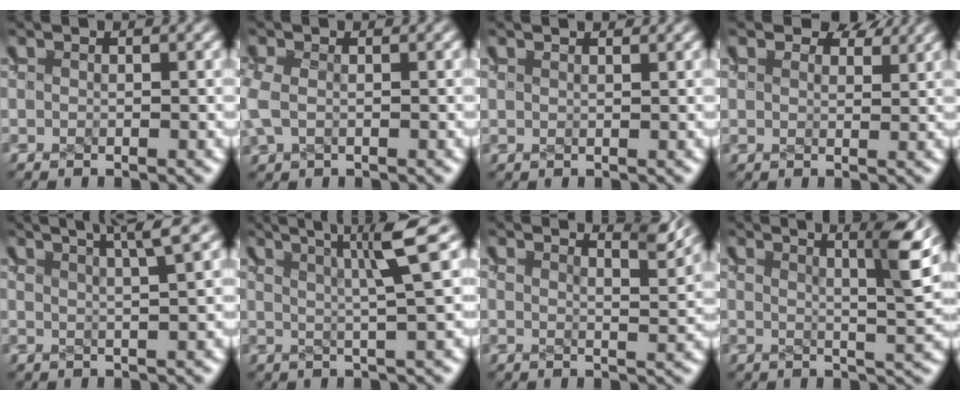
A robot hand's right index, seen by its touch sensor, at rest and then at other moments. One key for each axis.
{"total": 1.2, "fx": 0.6, "fy": 0.4, "fz": 0.9, "tx": -0.024, "ty": -0.001, "tz": 0.018}
{"total": 1.1, "fx": 0.8, "fy": -0.7, "fz": -0.3, "tx": 0.006, "ty": -0.002, "tz": 0.017}
{"total": 2.1, "fx": 1.9, "fy": 0.7, "fz": 0.6, "tx": -0.013, "ty": 0.002, "tz": 0.027}
{"total": 5.7, "fx": 4.6, "fy": 1.1, "fz": 3.2, "tx": -0.025, "ty": 0.023, "tz": 0.066}
{"total": 5.1, "fx": 3.5, "fy": -0.7, "fz": 3.6, "tx": -0.022, "ty": 0.020, "tz": 0.053}
{"total": 3.9, "fx": 3.5, "fy": -0.5, "fz": 1.6, "tx": -0.013, "ty": -0.003, "tz": 0.059}
{"total": 6.6, "fx": 4.0, "fy": 0.4, "fz": 5.2, "tx": -0.042, "ty": 0.009, "tz": 0.062}